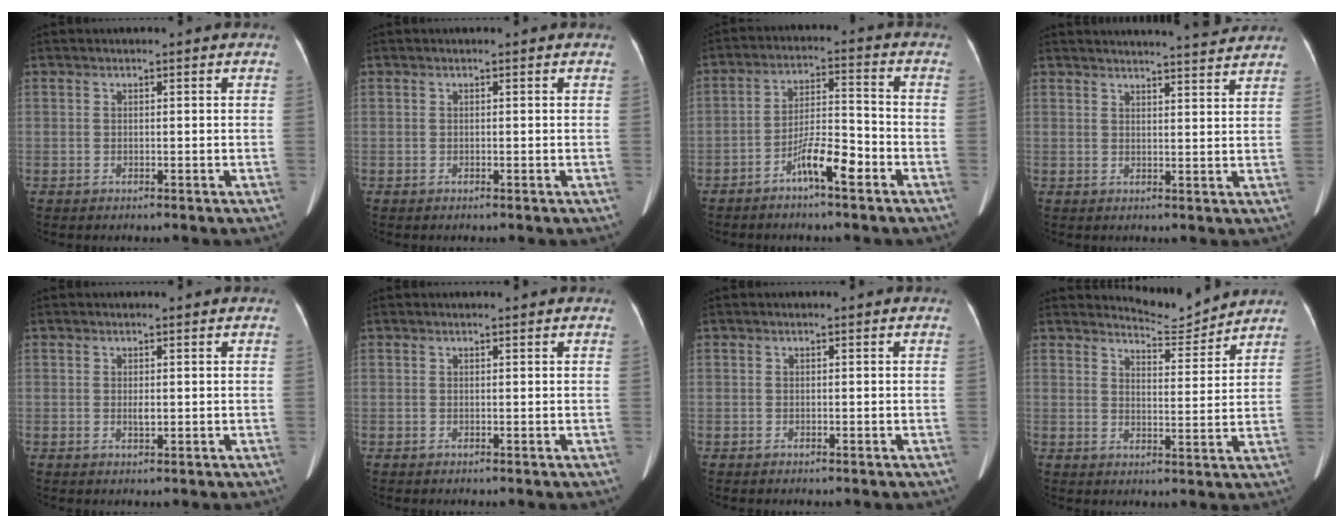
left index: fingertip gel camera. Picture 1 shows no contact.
{"total": 0.0}
{"total": 7.0, "force": [-4.3, 1.0, 5.5], "torque": [-0.105, 0.009, -0.076]}
{"total": 9.2, "force": [8.9, -0.5, 2.3], "torque": [-0.037, 0.001, 0.102]}
{"total": 1.4, "force": [0.5, 0.5, 1.2], "torque": [-0.025, 0.002, 0.008]}
{"total": 1.0, "force": [1.0, 0.1, 0.3], "torque": [-0.010, 0.007, 0.014]}
{"total": 0.0}
{"total": 5.9, "force": [5.9, -0.1, -0.6], "torque": [-0.003, -0.017, 0.086]}